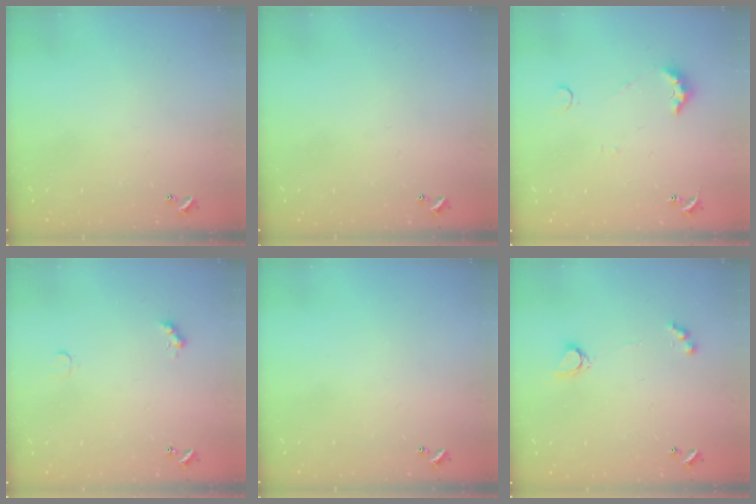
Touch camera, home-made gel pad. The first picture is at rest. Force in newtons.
{"total": 0.0}
{"total": 3.7, "press": 3.6, "slide": 0.8}
{"total": 2.4, "press": 2.3, "slide": 0.5}
{"total": 0.0}
{"total": 4.0, "press": 4.0, "slide": 0.3}